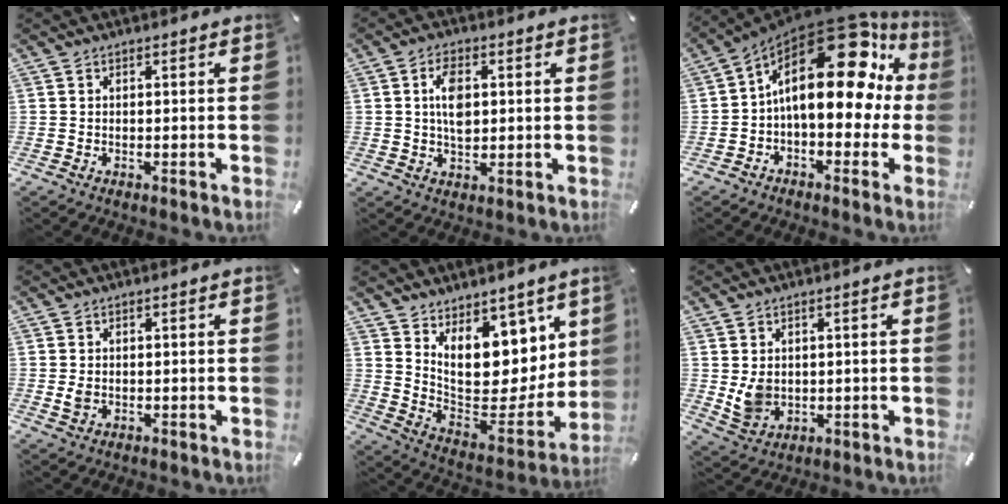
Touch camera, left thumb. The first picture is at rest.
{"total": 6.6, "force": [1.1, 3.7, 5.3], "torque": [-0.094, -0.001, 0.011]}
{"total": 23.0, "force": [7.7, 11.7, 18.3], "torque": [-0.284, -0.056, 0.126]}
{"total": 1.6, "force": [0.0, 1.4, 0.8], "torque": [-0.009, -0.001, -0.001]}
{"total": 13.9, "force": [7.1, 9.4, 7.4], "torque": [-0.103, -0.086, 0.140]}
{"total": 5.6, "force": [1.1, 5.1, 2.1], "torque": [-0.050, -0.004, 0.021]}